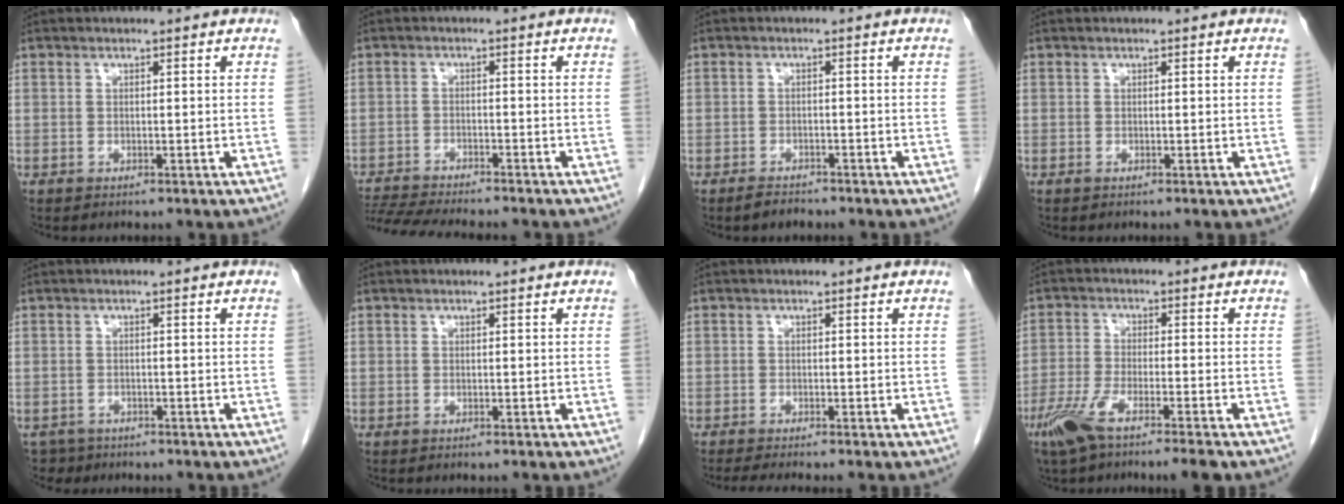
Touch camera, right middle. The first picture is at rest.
{"total": 12.3, "force": [-11.2, 1.0, 5.0], "torque": [-0.079, -0.008, -0.168]}
{"total": 2.0, "force": [-1.7, 0.8, 0.6], "torque": [-0.017, -0.001, -0.025]}
{"total": 0.0}
{"total": 2.6, "force": [-2.0, 1.6, -0.4], "torque": [0.002, 0.003, -0.031]}
{"total": 0.0}
{"total": 2.9, "force": [-2.4, -0.4, 1.5], "torque": [-0.027, -0.008, -0.039]}
{"total": 8.4, "force": [-5.9, 0.4, 6.0], "torque": [-0.113, -0.016, -0.103]}